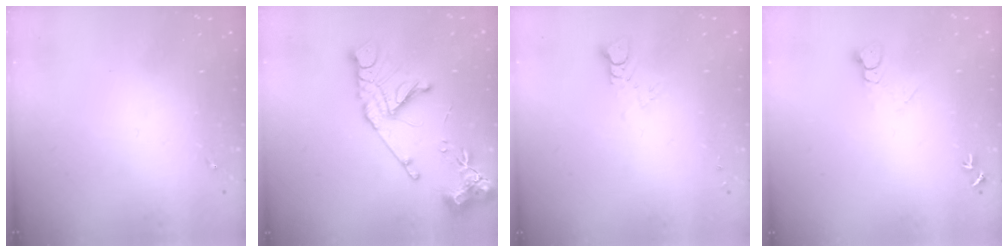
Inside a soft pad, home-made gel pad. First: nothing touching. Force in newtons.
{"total": 16.4, "press": 16.3, "slide": 1.9}
{"total": 2.9, "press": 2.9, "slide": 0.2}
{"total": 5.5, "press": 5.5, "slide": 0.5}